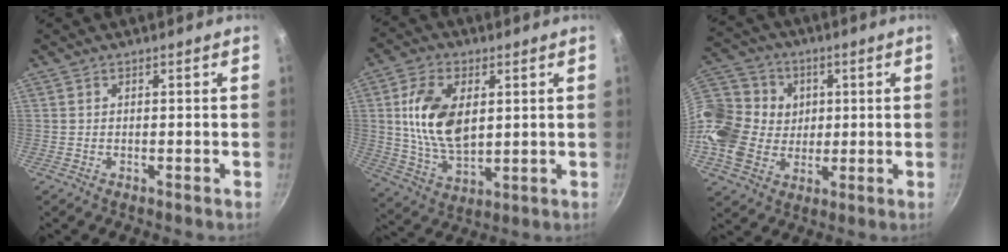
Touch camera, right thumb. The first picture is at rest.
{"total": 14.0, "force": [2.8, 8.2, 11.0], "torque": [-0.192, -0.013, 0.058]}
{"total": 19.7, "force": [2.4, 17.0, 9.7], "torque": [-0.193, 0.019, 0.047]}